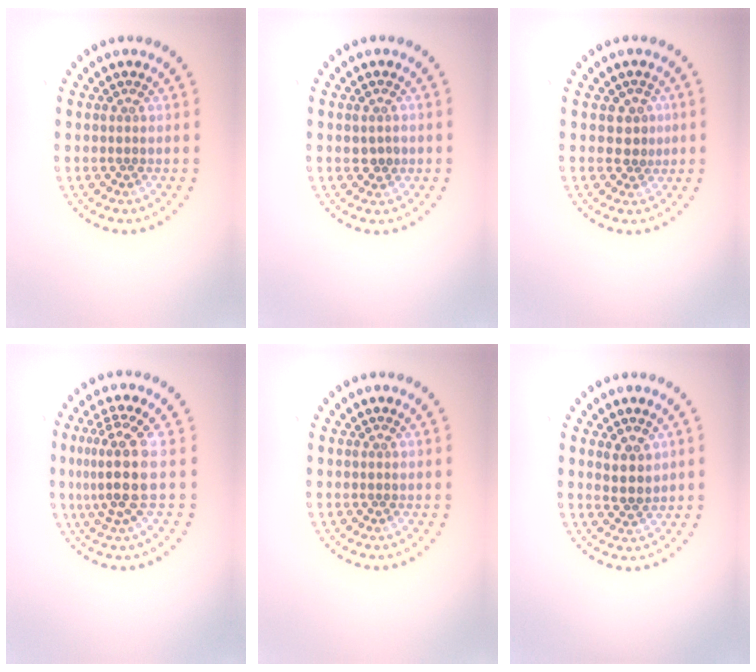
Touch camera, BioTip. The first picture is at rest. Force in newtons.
{"total": 1.3, "press": 1.3, "slide": 0.1}
{"total": 1.8, "press": 1.6, "slide": 0.9}
{"total": 4.2, "press": 3.4, "slide": 2.5}
{"total": 0.0}
{"total": 2.3, "press": 2.0, "slide": 1.2}